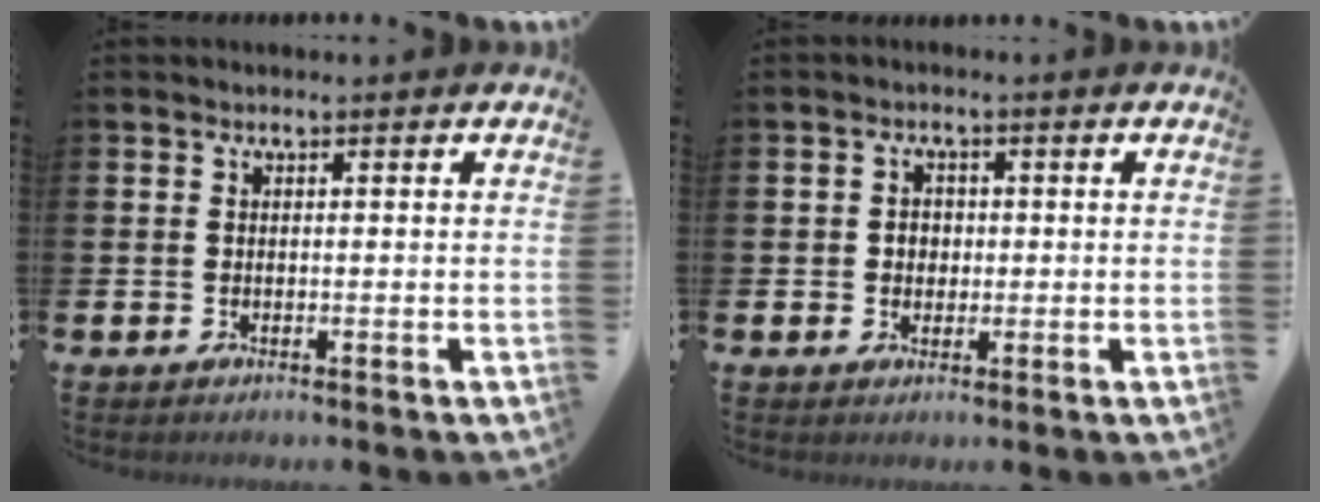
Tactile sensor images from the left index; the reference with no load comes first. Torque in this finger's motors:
{"motor_torque": [0.10, 0.03, 0.07, 0.01]}